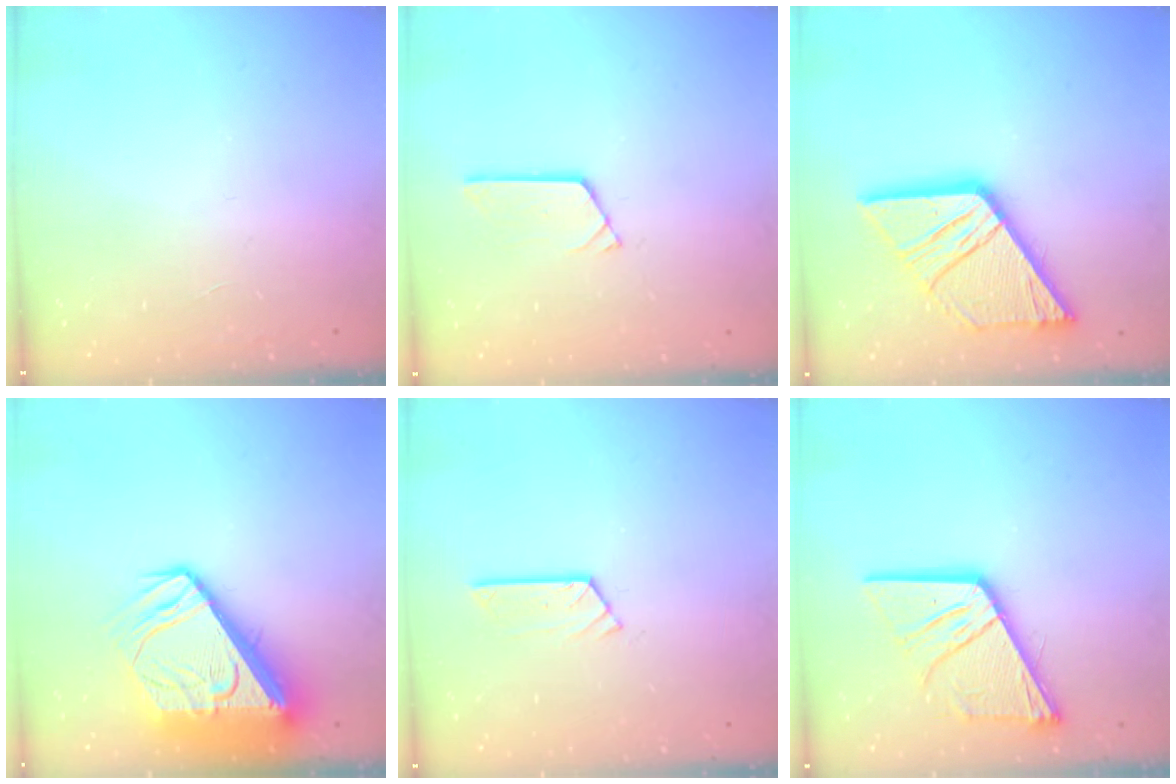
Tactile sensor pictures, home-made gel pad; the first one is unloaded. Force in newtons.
{"total": 2.8, "press": 2.8, "slide": 0.2}
{"total": 20.6, "press": 20.5, "slide": 2.3}
{"total": 15.3, "press": 15.3, "slide": 1.6}
{"total": 5.3, "press": 5.3, "slide": 0.2}
{"total": 15.4, "press": 15.3, "slide": 1.7}